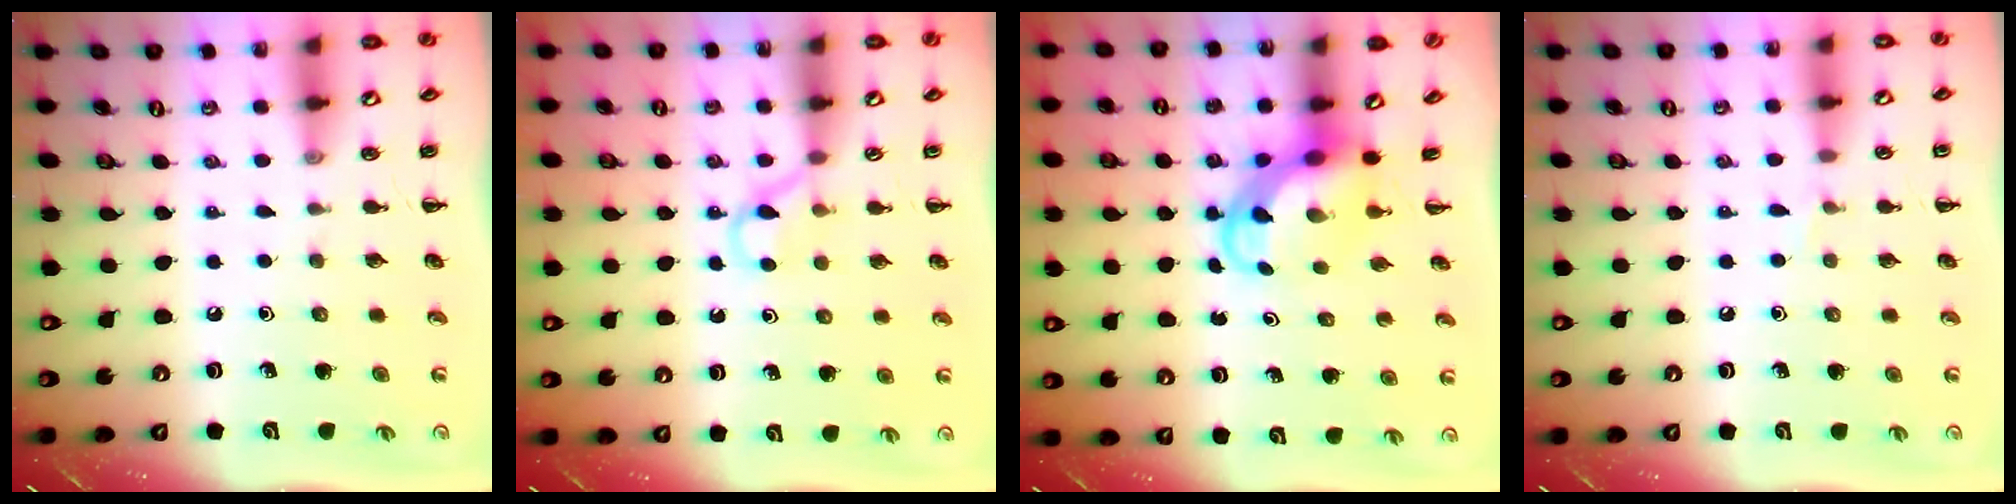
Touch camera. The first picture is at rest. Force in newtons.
{"total": 3.6, "press": 3.5, "slide": 1.1}
{"total": 5.4, "press": 5.3, "slide": 0.6}
{"total": 3.6, "press": 3.4, "slide": 1.2}